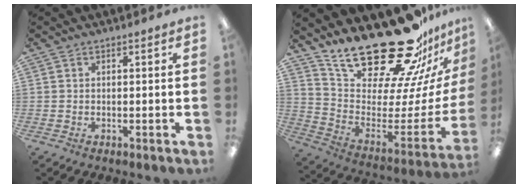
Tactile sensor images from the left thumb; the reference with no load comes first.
{"total": 28.6, "force": [23.0, 9.1, 14.4], "torque": [-0.214, -0.178, 0.413]}